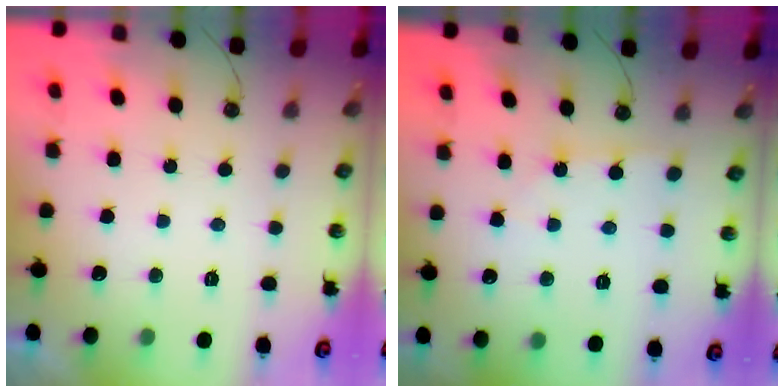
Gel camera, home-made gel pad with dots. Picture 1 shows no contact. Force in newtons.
{"total": 2.4, "press": 2.4, "slide": 0.3}